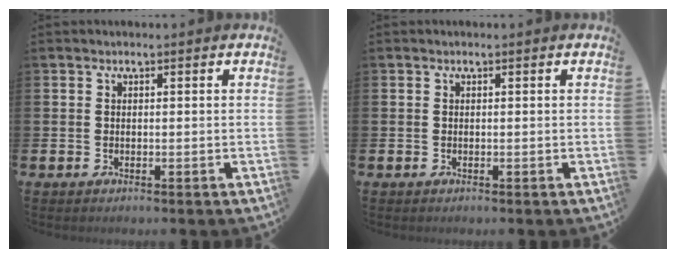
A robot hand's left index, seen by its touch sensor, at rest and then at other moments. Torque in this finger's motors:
{"motor_torque": [0.00, 0.00, 0.00, 0.01]}